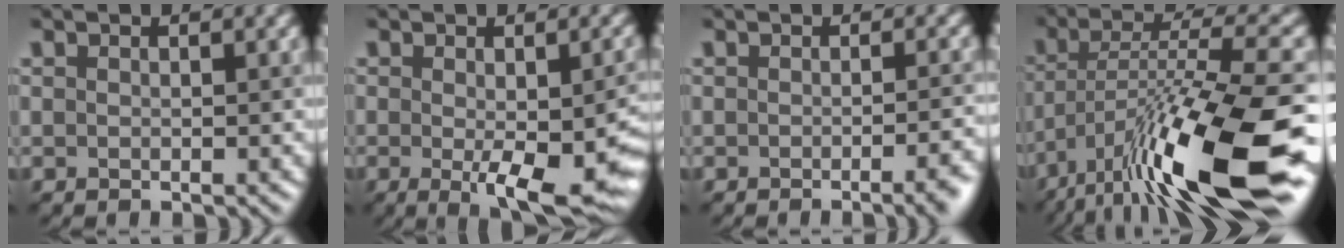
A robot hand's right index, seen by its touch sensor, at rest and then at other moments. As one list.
[{"total": 9.3, "force": [-2.3, 3.4, 8.3], "torque": [-0.120, -0.033, -0.014]}, {"total": 3.8, "force": [-1.8, 1.1, 3.2], "torque": [-0.020, 0.002, -0.022]}, {"total": 14.4, "force": [-7.7, 3.3, 11.7], "torque": [-0.201, 0.005, -0.130]}]